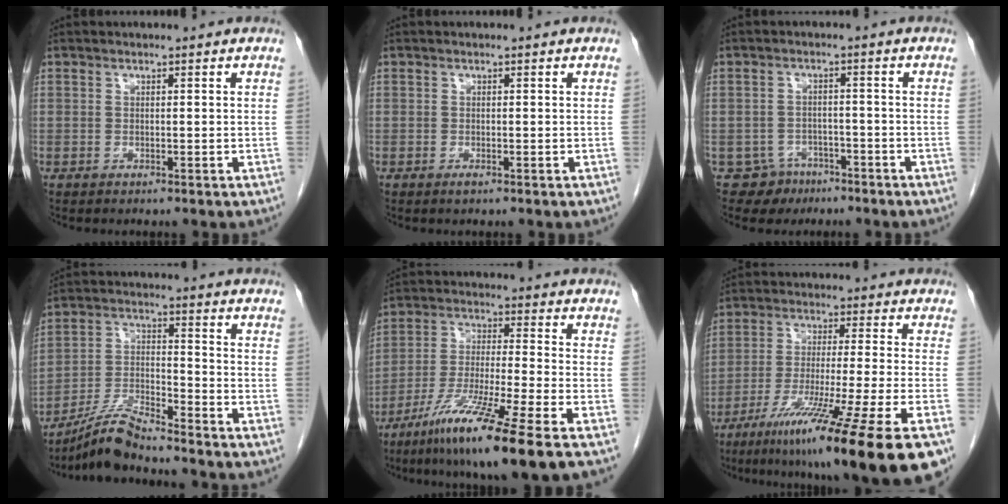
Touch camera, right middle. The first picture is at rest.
{"total": 0.6, "force": [-0.4, 0.1, 0.4], "torque": [-0.007, 0.000, -0.005]}
{"total": 4.0, "force": [-2.7, 3.0, -0.1], "torque": [0.002, 0.010, -0.037]}
{"total": 7.8, "force": [-7.2, 0.1, 3.1], "torque": [-0.065, -0.010, -0.135]}
{"total": 14.6, "force": [-9.4, -1.2, 11.2], "torque": [-0.222, -0.055, -0.171]}
{"total": 19.2, "force": [-11.8, -1.5, 15.1], "torque": [-0.209, -0.055, -0.193]}